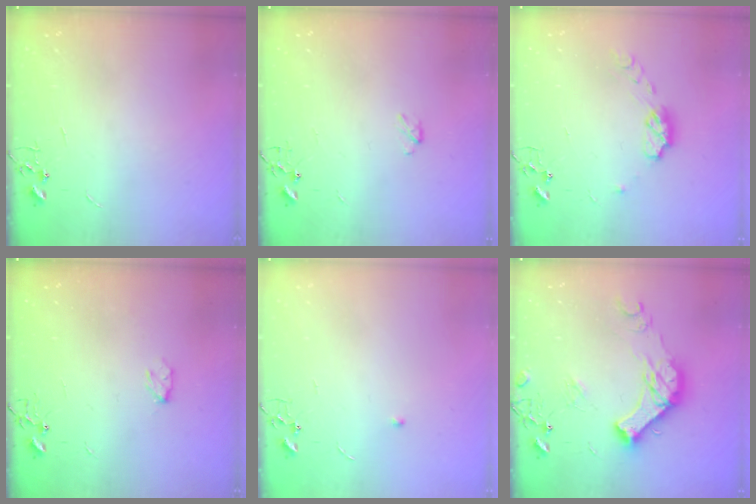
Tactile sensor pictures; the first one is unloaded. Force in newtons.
{"total": 2.9, "press": 2.9, "slide": 0.5}
{"total": 7.5, "press": 7.5, "slide": 0.5}
{"total": 3.9, "press": 3.8, "slide": 0.5}
{"total": 3.6, "press": 3.5, "slide": 0.5}
{"total": 15.0, "press": 15.0, "slide": 0.5}